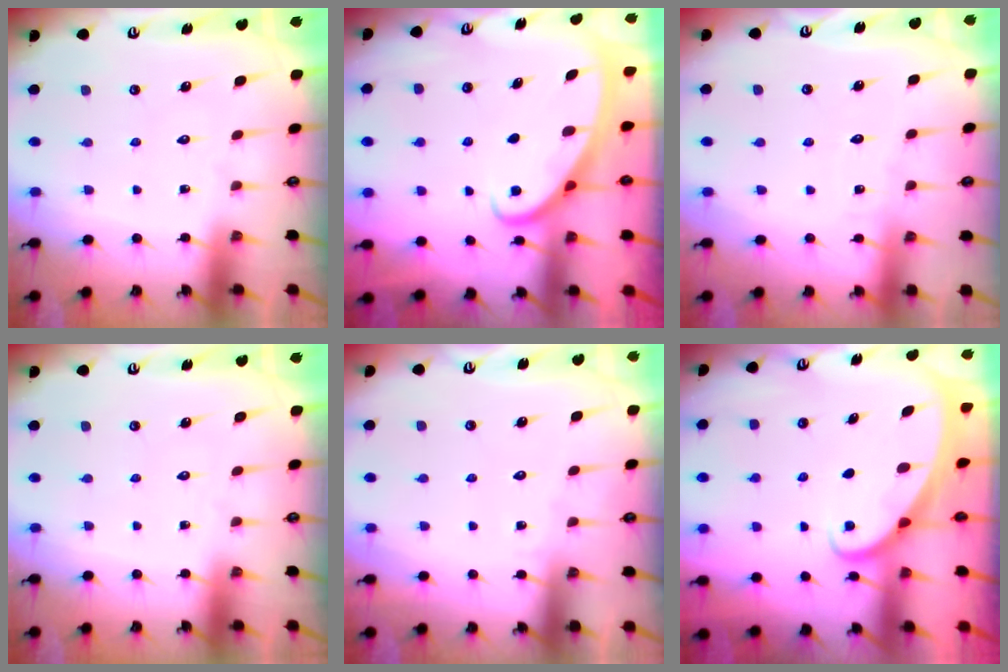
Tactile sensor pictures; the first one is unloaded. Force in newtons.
{"total": 3.0, "press": 3.0, "slide": 0.4}
{"total": 1.8, "press": 1.8, "slide": 0.2}
{"total": 0.0}
{"total": 1.8, "press": 1.7, "slide": 0.3}
{"total": 1.9, "press": 1.9, "slide": 0.2}